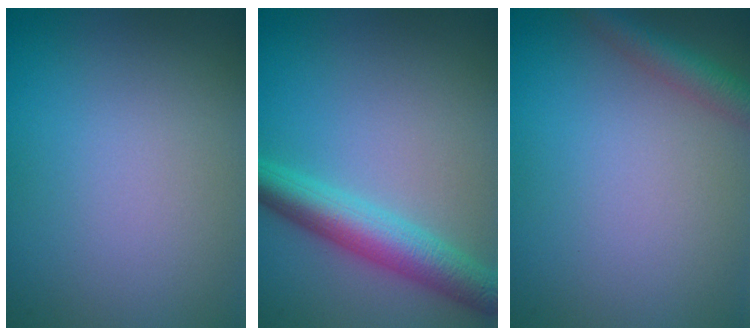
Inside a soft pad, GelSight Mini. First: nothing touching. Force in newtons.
{"total": 5.1, "press": 5.1, "slide": 0.1}
{"total": 2.5, "press": 2.5, "slide": 0.1}